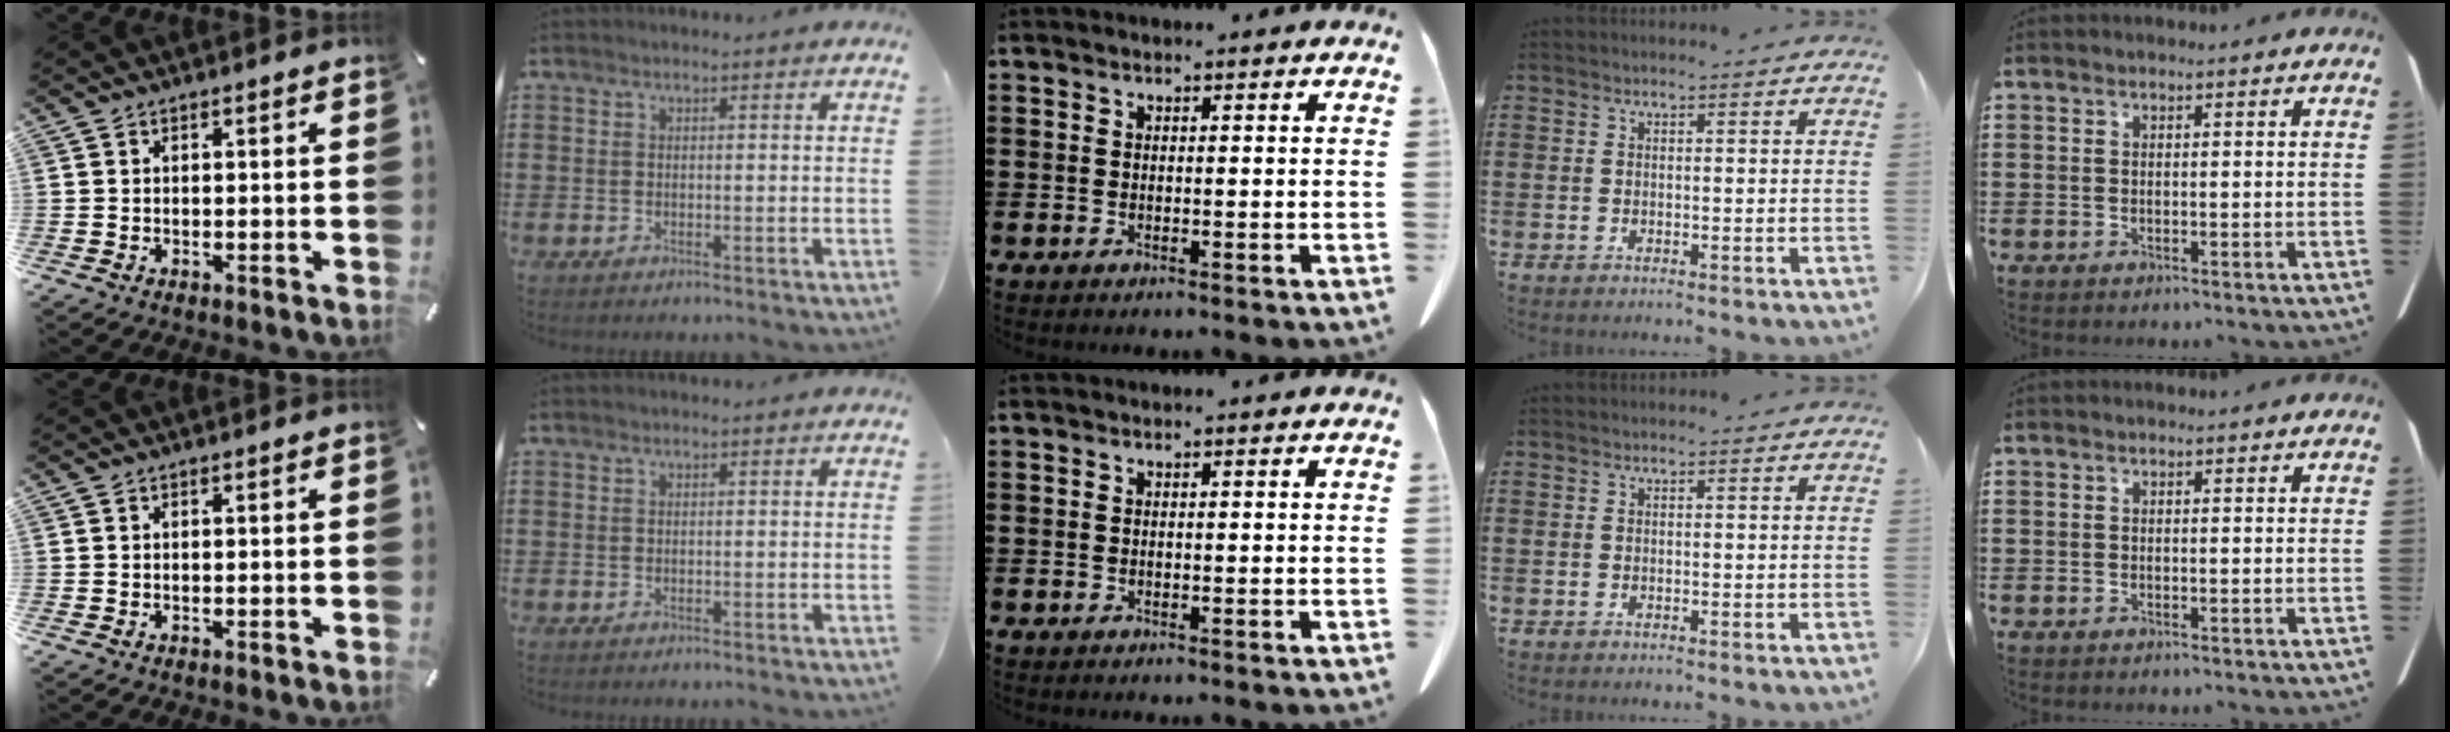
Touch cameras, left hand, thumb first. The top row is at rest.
{}